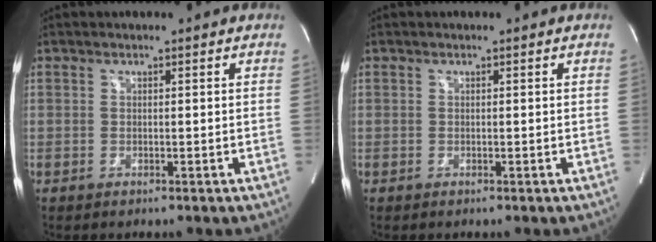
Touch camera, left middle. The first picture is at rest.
{"total": 0.0}